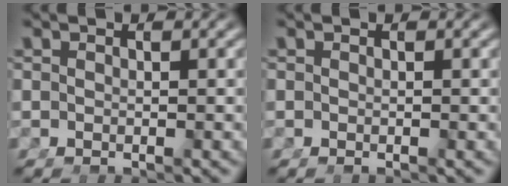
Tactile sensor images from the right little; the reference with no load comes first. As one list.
[{"total": 0.0}]